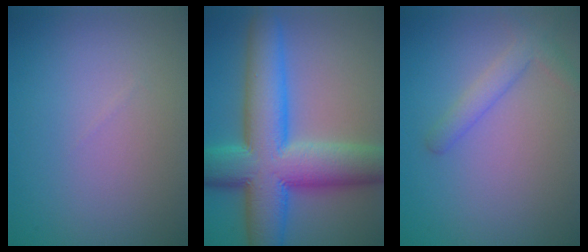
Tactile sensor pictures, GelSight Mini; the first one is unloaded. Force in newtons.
{"total": 13.0, "press": 13.0, "slide": 0.3}
{"total": 2.3, "press": 2.3, "slide": 0.1}